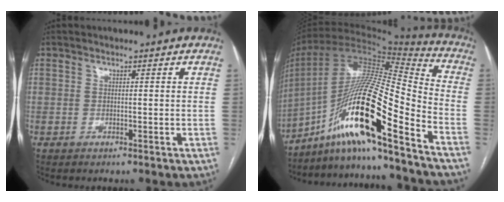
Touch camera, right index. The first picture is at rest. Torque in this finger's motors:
{"motor_torque": [1.15, -0.99, 0.58, 0.15]}